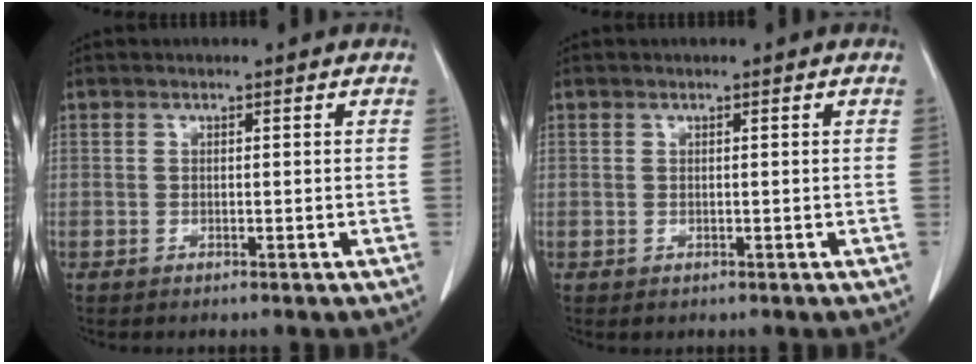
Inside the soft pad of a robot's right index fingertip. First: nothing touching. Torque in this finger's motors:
{"motor_torque": [0.10, -0.13, -0.01, -0.02]}